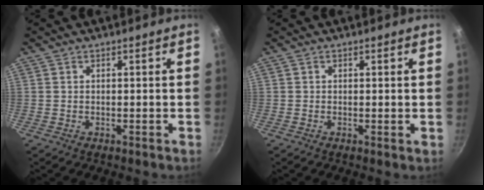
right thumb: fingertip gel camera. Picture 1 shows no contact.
{"total": 0.5, "force": [0.1, 0.2, 0.4], "torque": [-0.007, -0.001, 0.000]}